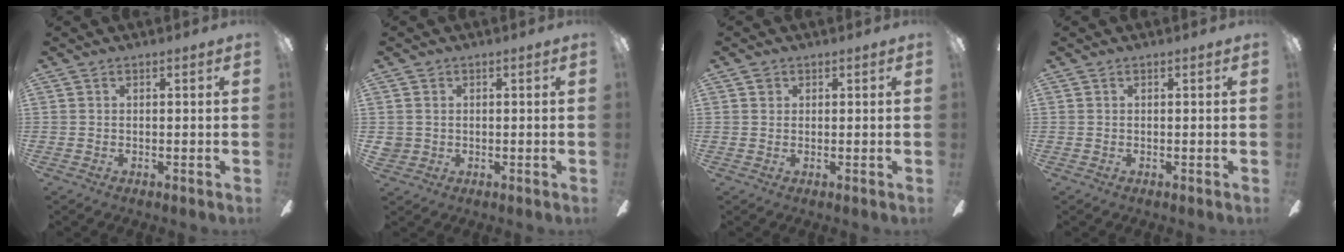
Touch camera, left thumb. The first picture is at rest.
{"total": 2.7, "force": [0.4, 2.6, 0.2], "torque": [-0.008, 0.005, 0.008]}
{"total": 1.2, "force": [0.6, 1.0, 0.2], "torque": [0.002, 0.000, 0.009]}
{"total": 0.0}